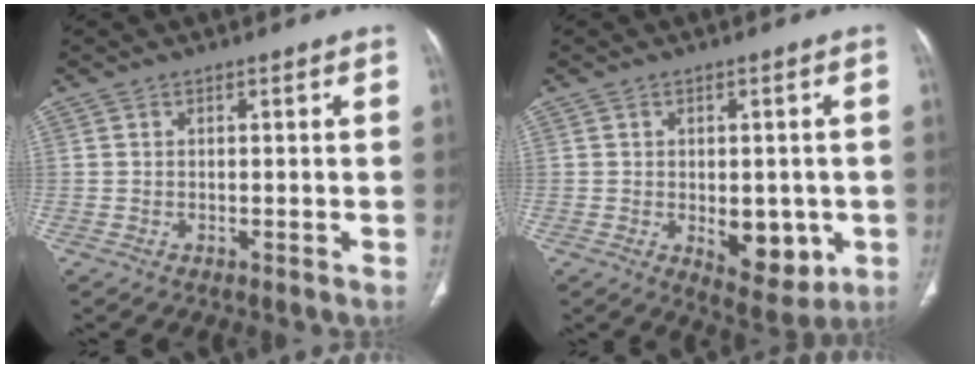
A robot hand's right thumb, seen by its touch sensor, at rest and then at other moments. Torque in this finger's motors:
{"motor_torque": [1.13, 1.24, -0.09, 0.06, 0.23]}